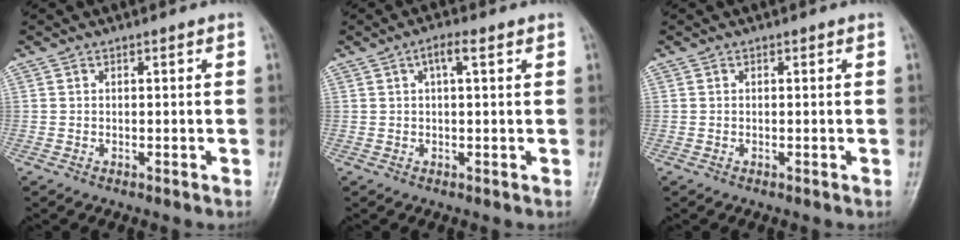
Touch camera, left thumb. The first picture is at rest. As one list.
[{"total": 3.1, "force": [1.3, 0.9, 2.7], "torque": [-0.051, 0.011, 0.021]}, {"total": 0.0}]